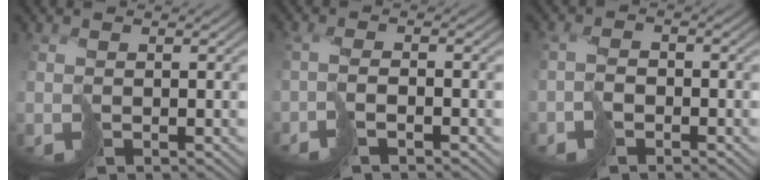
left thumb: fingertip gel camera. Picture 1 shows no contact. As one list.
[{"total": 2.1, "force": [-1.6, -0.4, 1.3], "torque": [-0.023, 0.007, -0.034]}, {"total": 2.3, "force": [-1.8, 1.0, 1.0], "torque": [-0.010, 0.007, -0.040]}]